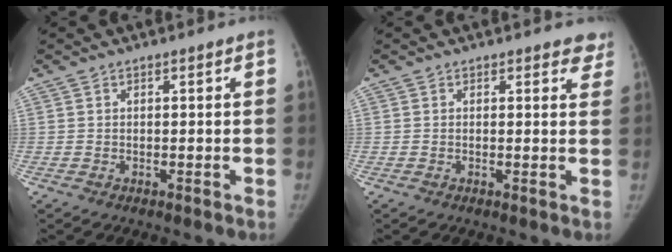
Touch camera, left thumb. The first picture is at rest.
{"total": 3.5, "force": [2.9, 1.5, 1.0], "torque": [0.022, -0.013, 0.018]}